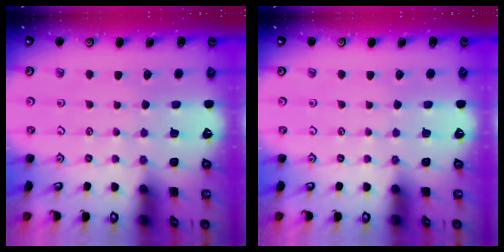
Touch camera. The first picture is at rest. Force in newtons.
{"total": 0.0}